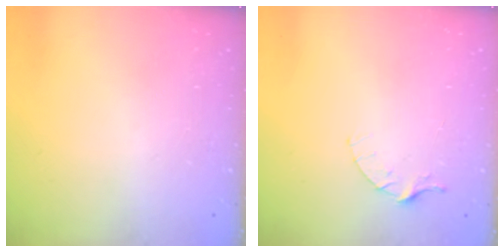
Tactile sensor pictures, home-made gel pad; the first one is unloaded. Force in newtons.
{"total": 3.6, "press": 3.6, "slide": 0.4}